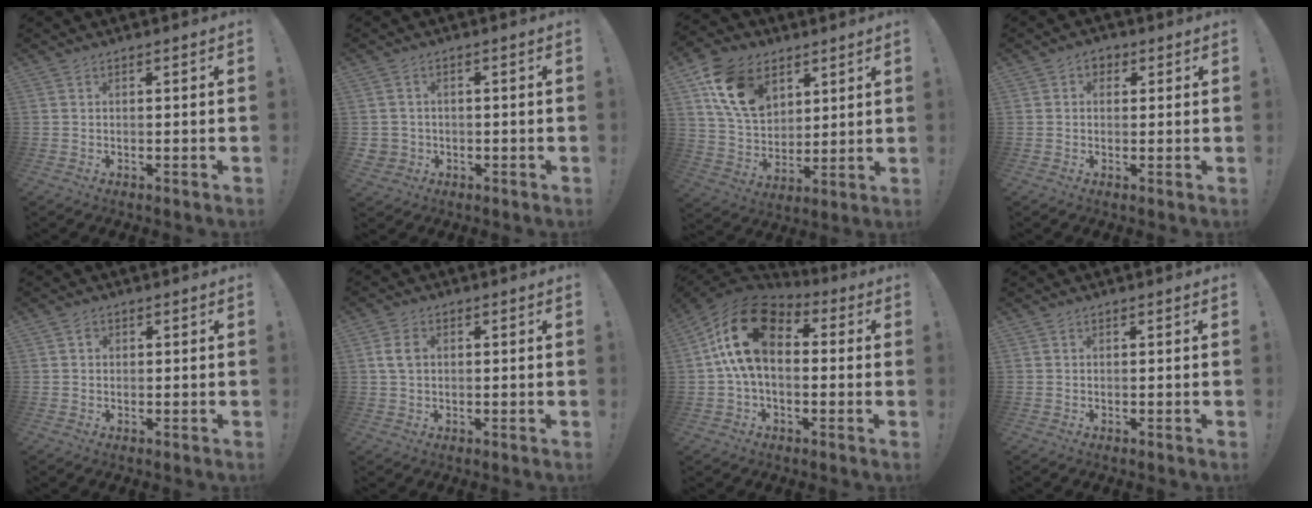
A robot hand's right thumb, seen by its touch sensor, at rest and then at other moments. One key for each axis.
{"total": 3.0, "fx": -0.3, "fy": 2.9, "fz": 0.6, "tx": -0.013, "ty": -0.002, "tz": -0.005}
{"total": 17.2, "fx": 8.3, "fy": 11.9, "fz": 9.3, "tx": -0.162, "ty": -0.028, "tz": 0.165}
{"total": 3.1, "fx": 0.8, "fy": 2.5, "fz": 1.6, "tx": -0.020, "ty": 0.002, "tz": 0.013}
{"total": 1.3, "fx": 0.3, "fy": 1.1, "fz": 0.4, "tx": -0.007, "ty": 0.004, "tz": 0.003}
{"total": 5.1, "fx": 0.8, "fy": 3.8, "fz": 3.3, "tx": -0.054, "ty": 0.005, "tz": 0.014}
{"total": 18.2, "fx": 3.5, "fy": 11.2, "fz": 13.9, "tx": -0.253, "ty": 0.011, "tz": 0.061}
{"total": 0.0}